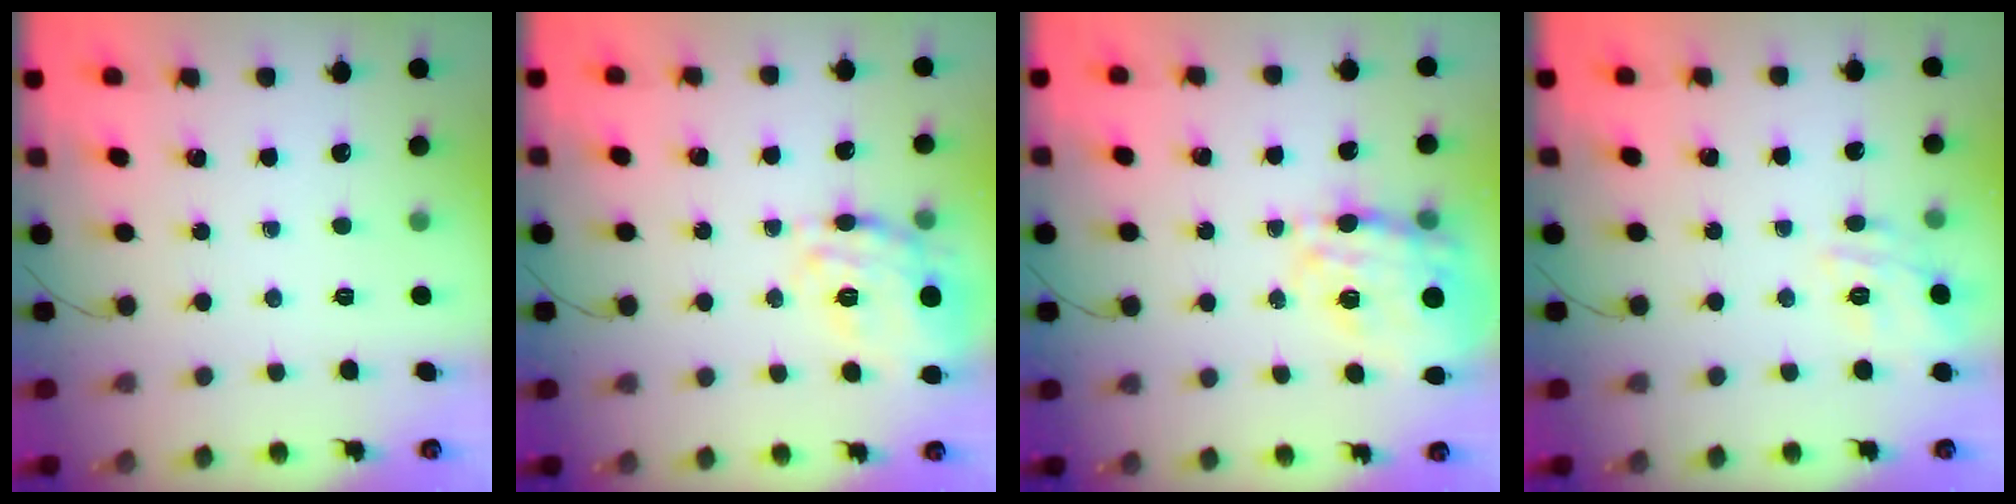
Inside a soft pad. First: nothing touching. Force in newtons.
{"total": 18.7, "press": 18.6, "slide": 1.5}
{"total": 19.5, "press": 19.0, "slide": 4.4}
{"total": 11.3, "press": 11.3, "slide": 0.8}